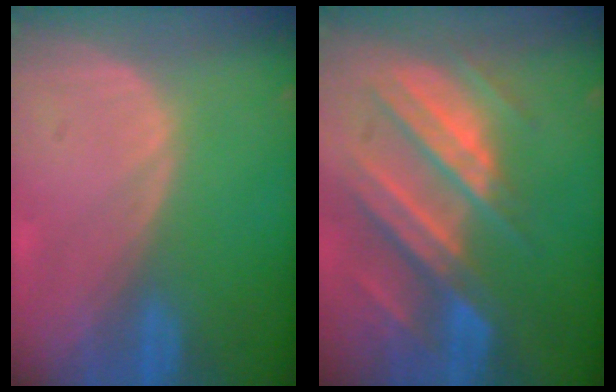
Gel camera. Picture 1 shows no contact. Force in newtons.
{"total": 10.5, "press": 9.4, "slide": 4.8}